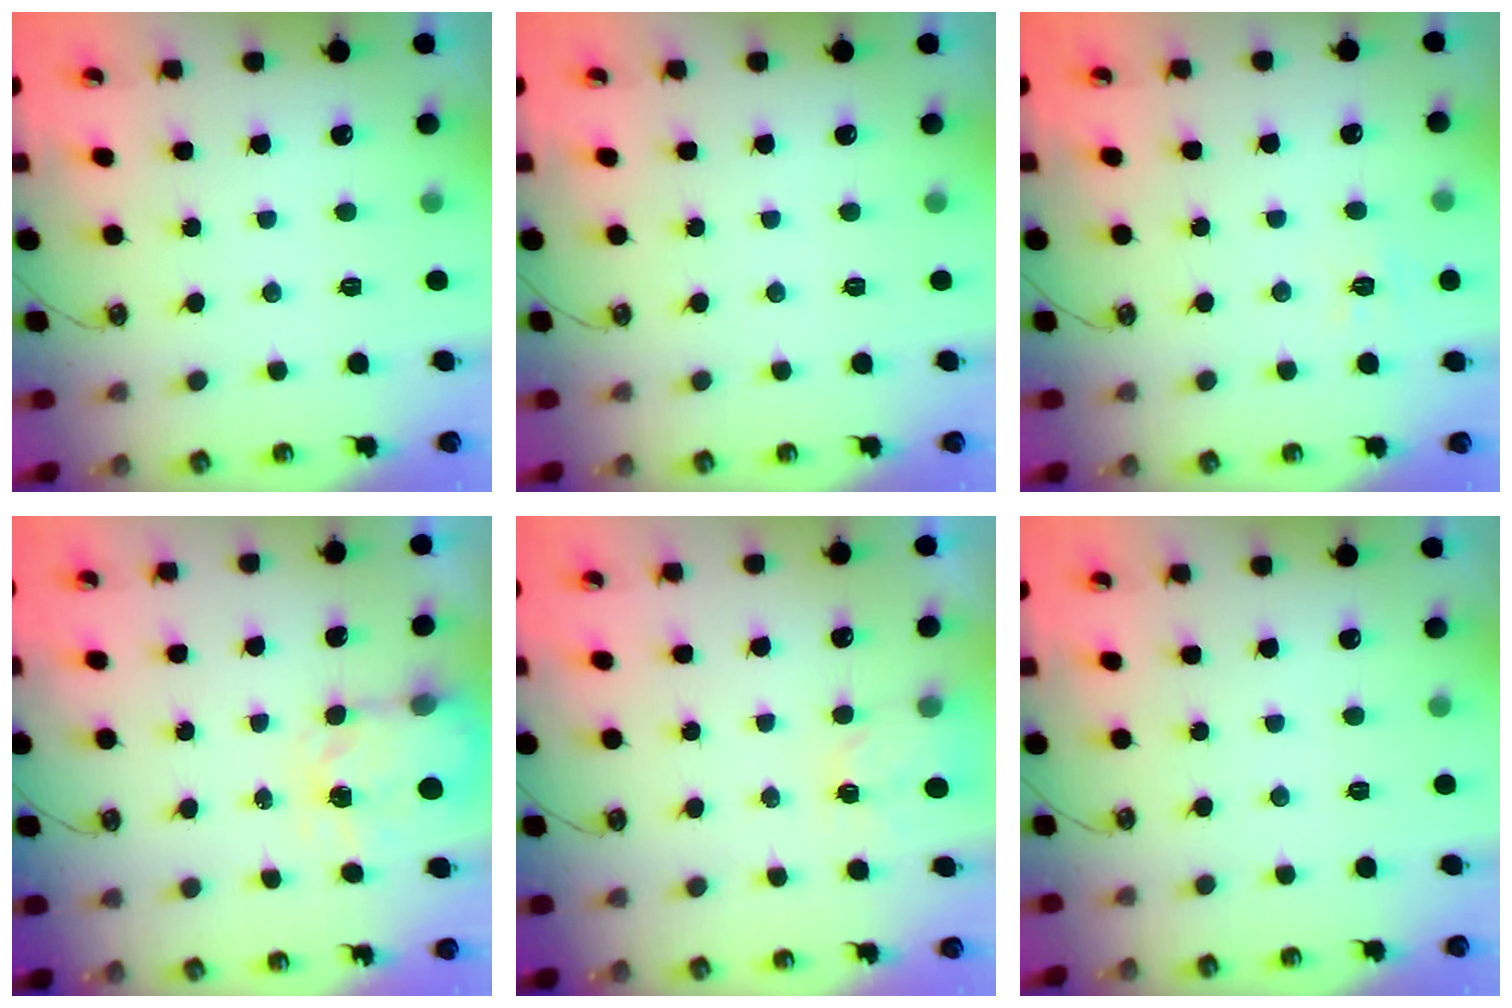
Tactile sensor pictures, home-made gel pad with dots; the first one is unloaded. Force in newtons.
{"total": 0.0}
{"total": 6.7, "press": 6.6, "slide": 0.8}
{"total": 4.1, "press": 4.1, "slide": 0.5}
{"total": 2.7, "press": 2.7, "slide": 0.4}
{"total": 0.0}